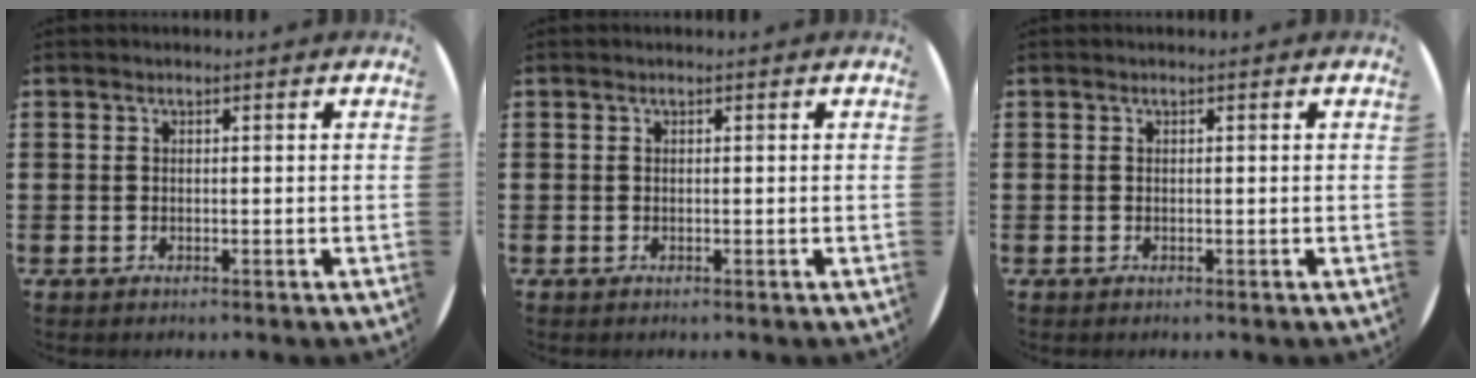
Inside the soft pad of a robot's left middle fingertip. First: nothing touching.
{"total": 0.0}
{"total": 0.0}